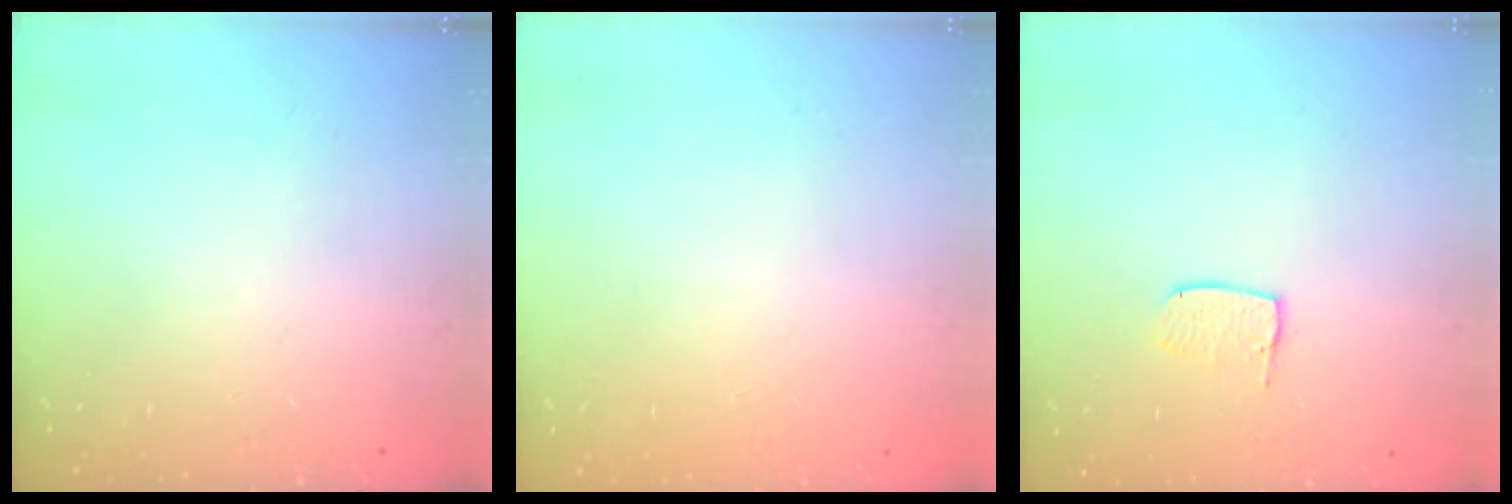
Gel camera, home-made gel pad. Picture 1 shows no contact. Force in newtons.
{"total": 0.0}
{"total": 5.5, "press": 5.5, "slide": 0.4}